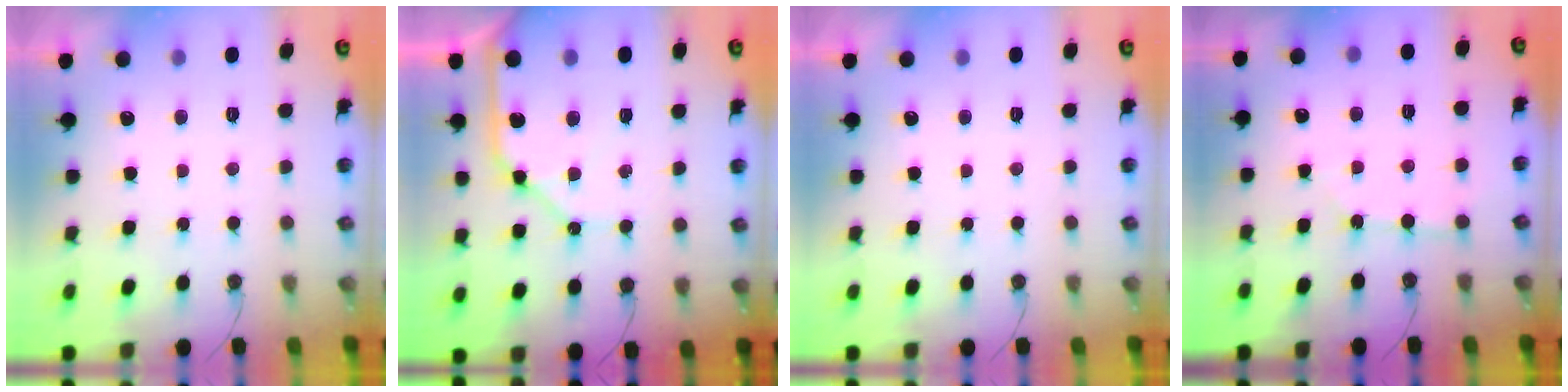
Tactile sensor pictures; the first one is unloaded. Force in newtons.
{"total": 13.3, "press": 13.2, "slide": 1.6}
{"total": 0.0}
{"total": 3.4, "press": 3.4, "slide": 0.3}